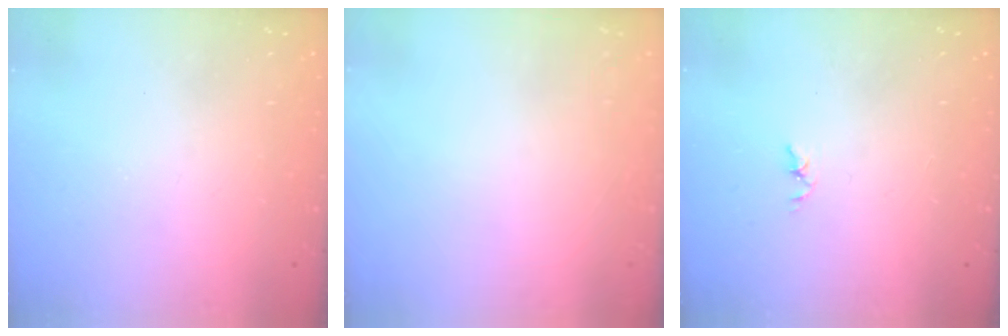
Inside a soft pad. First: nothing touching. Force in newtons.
{"total": 0.0}
{"total": 1.8, "press": 1.7, "slide": 0.3}